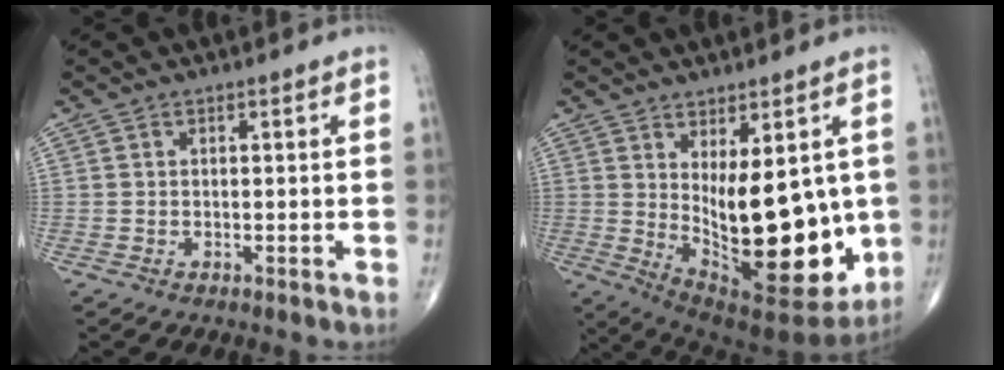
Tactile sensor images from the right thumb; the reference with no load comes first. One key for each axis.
{"total": 20.0, "fx": 0.1, "fy": 8.5, "fz": 18.2, "tx": -0.247, "ty": -0.046, "tz": 0.028}